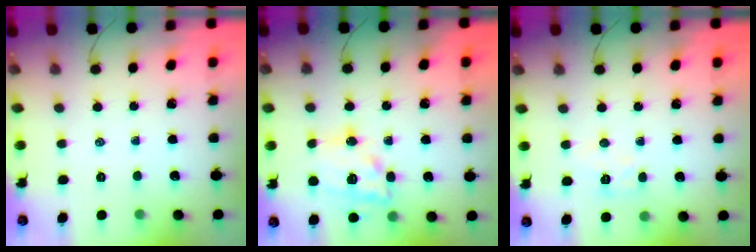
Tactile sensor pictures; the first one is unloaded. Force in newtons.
{"total": 15.5, "press": 15.2, "slide": 3.1}
{"total": 6.0, "press": 5.9, "slide": 0.9}